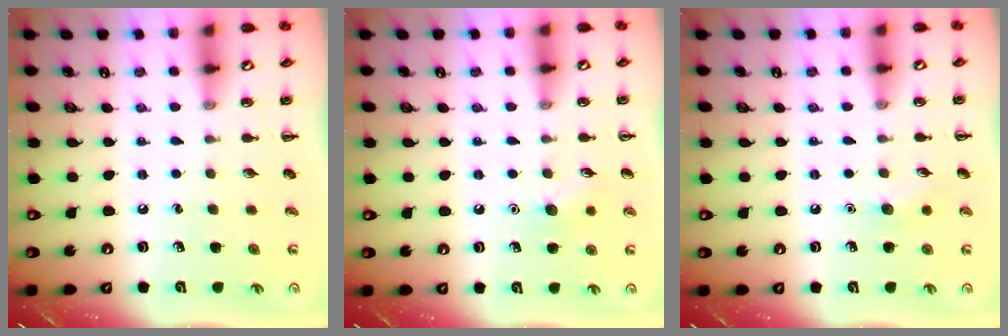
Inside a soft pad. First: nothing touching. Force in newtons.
{"total": 6.5, "press": 6.3, "slide": 1.4}
{"total": 5.6, "press": 5.4, "slide": 1.5}